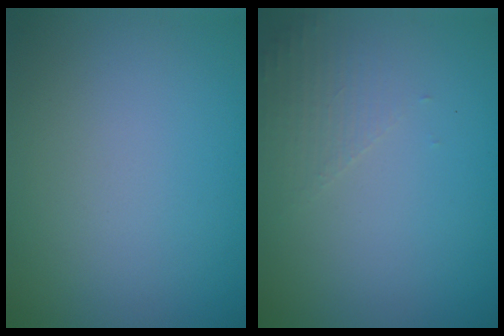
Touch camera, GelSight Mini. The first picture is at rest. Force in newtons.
{"total": 1.6, "press": 1.6, "slide": 0.4}